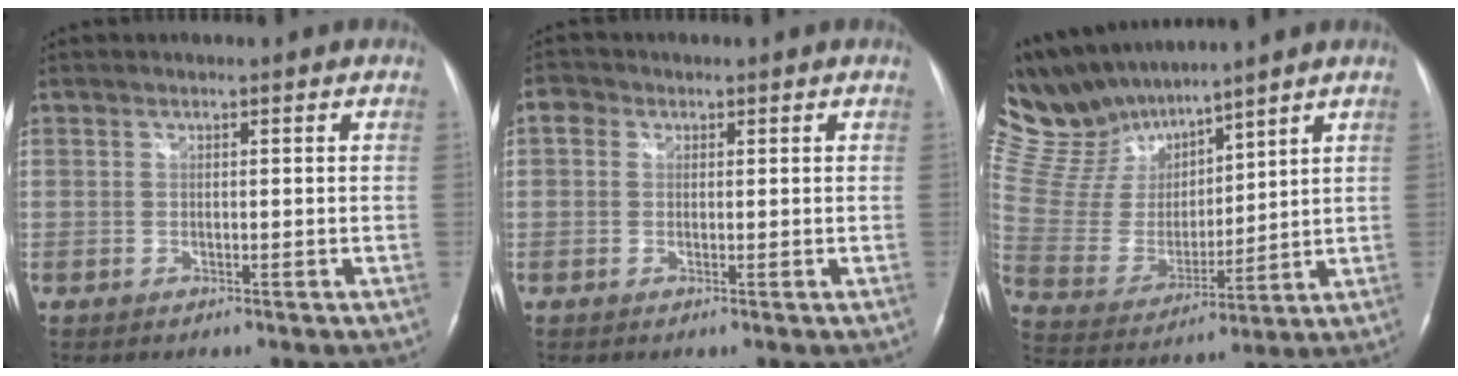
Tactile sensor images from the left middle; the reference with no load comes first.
{"total": 2.1, "force": [0.6, 1.8, 0.8], "torque": [-0.018, 0.015, 0.008]}
{"total": 13.8, "force": [12.7, 3.9, 3.9], "torque": [-0.104, 0.018, 0.264]}